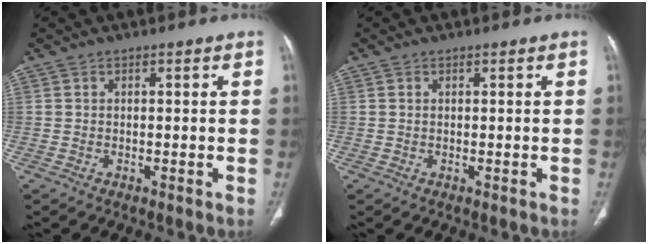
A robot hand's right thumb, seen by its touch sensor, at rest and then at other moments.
{"total": 0.0}